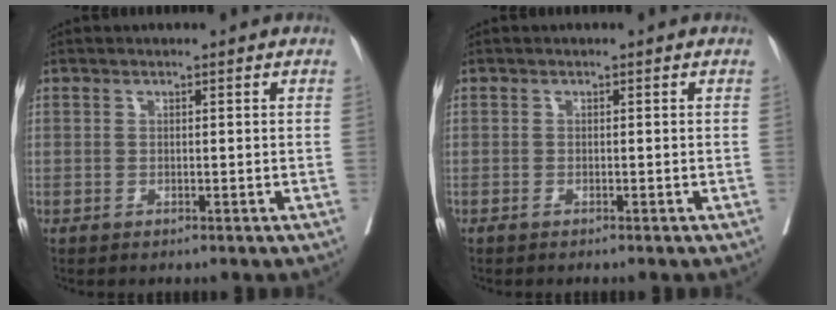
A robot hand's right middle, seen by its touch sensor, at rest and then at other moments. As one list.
[{"total": 0.6, "force": [-0.5, 0.0, 0.3], "torque": [-0.005, -0.001, -0.010]}]